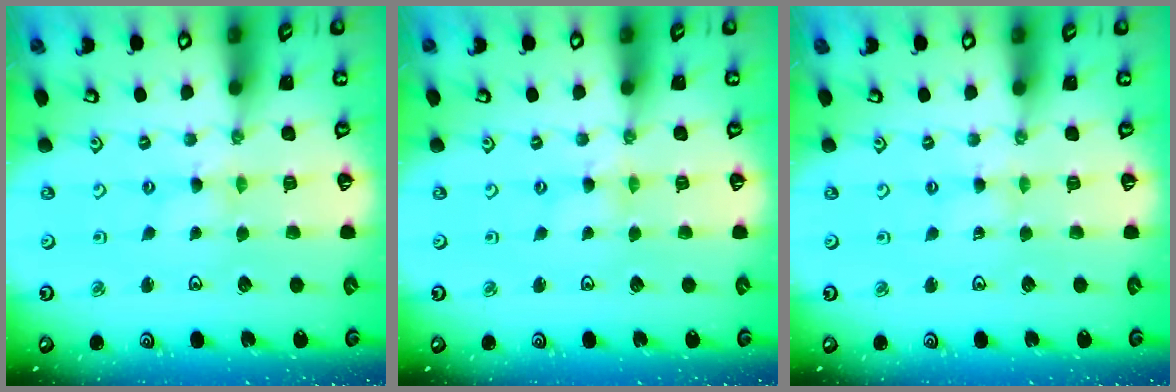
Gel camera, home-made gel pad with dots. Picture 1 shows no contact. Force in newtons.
{"total": 0.8, "press": 0.8, "slide": 0.2}
{"total": 2.0, "press": 2.0, "slide": 0.3}